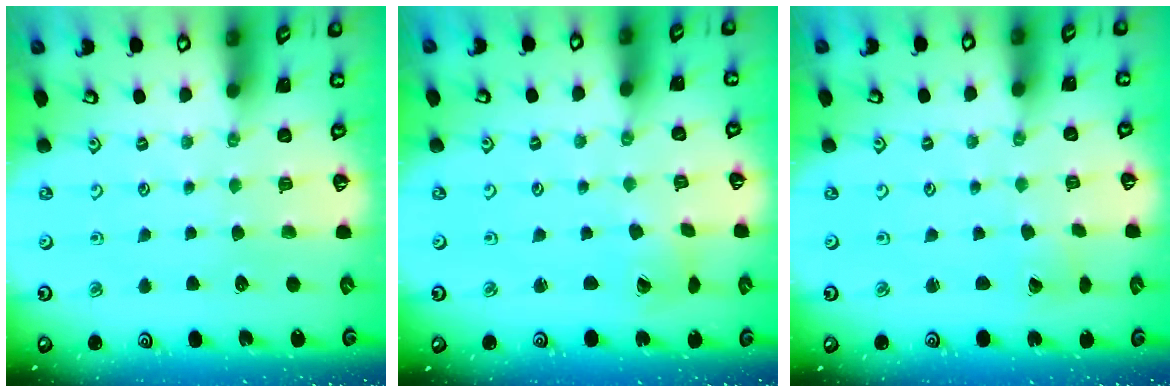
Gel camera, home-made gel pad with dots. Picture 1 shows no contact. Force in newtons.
{"total": 1.2, "press": 1.2, "slide": 0.2}
{"total": 1.8, "press": 1.7, "slide": 0.1}